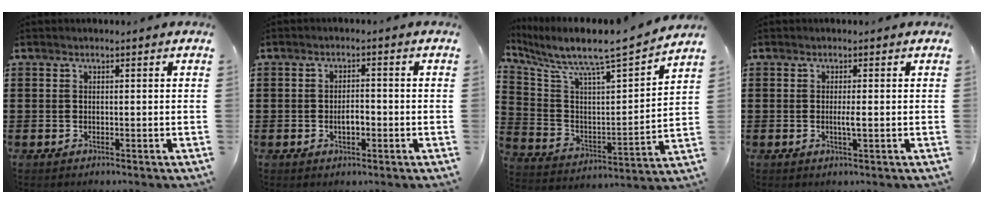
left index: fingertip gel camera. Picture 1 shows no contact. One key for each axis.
{"total": 2.9, "fx": -0.8, "fy": 1.2, "fz": 2.5, "tx": -0.047, "ty": 0.003, "tz": -0.016}
{"total": 6.9, "fx": 6.2, "fy": 0.1, "fz": 3.0, "tx": -0.091, "ty": -0.061, "tz": 0.094}
{"total": 1.8, "fx": -0.1, "fy": 0.1, "fz": 1.8, "tx": -0.034, "ty": -0.005, "tz": -0.003}